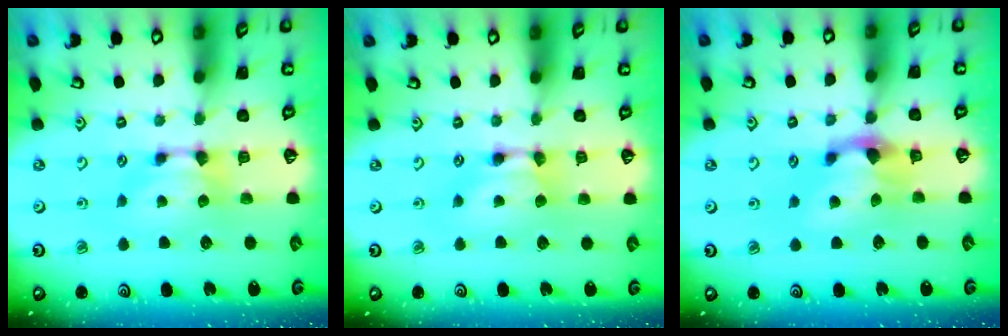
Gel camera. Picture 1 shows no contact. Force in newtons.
{"total": 1.6, "press": 1.6, "slide": 0.1}
{"total": 2.8, "press": 2.2, "slide": 1.7}